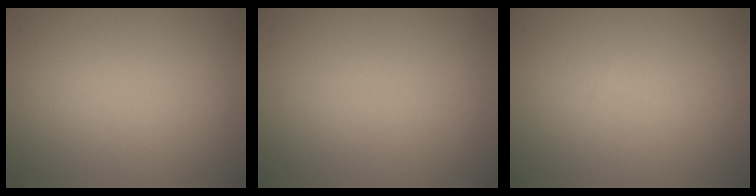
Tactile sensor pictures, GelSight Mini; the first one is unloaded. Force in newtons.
{"total": 0.0}
{"total": 0.0}